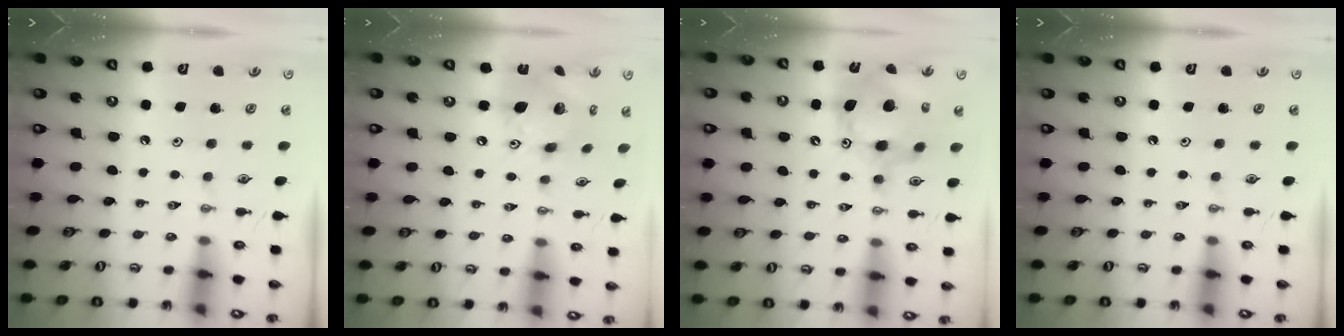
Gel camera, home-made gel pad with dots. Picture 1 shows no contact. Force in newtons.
{"total": 15.3, "press": 15.2, "slide": 1.4}
{"total": 15.4, "press": 15.4, "slide": 1.6}
{"total": 0.0}